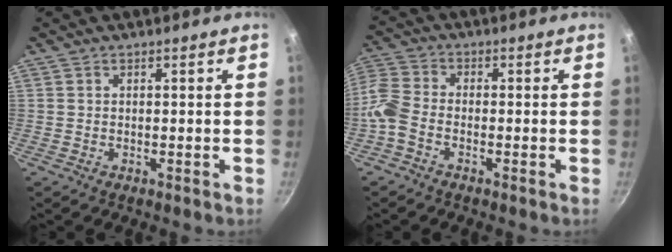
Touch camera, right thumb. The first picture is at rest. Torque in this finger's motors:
{"motor_torque": [0.14, 0.13, 0.78, -0.21, 0.04]}